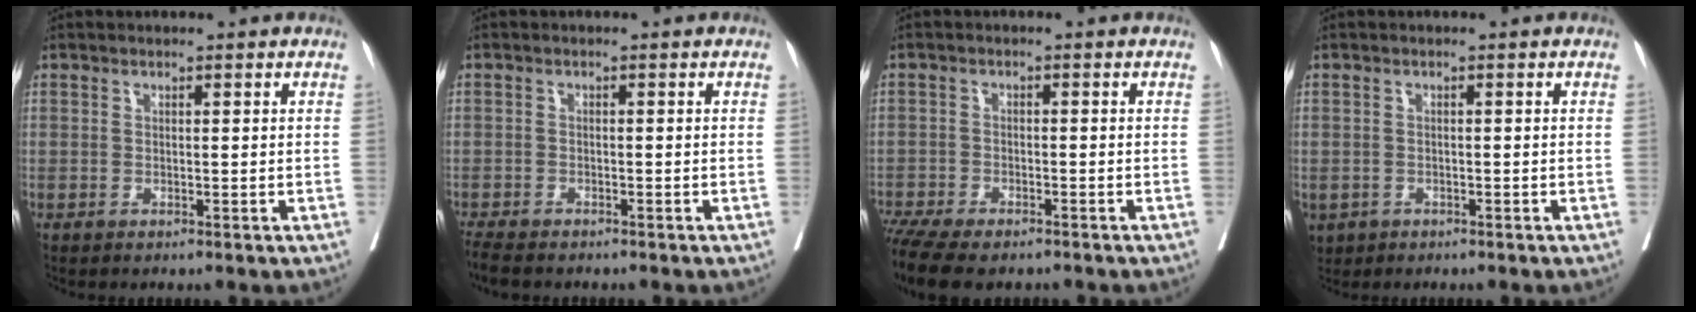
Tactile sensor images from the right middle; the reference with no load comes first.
{"total": 4.5, "force": [-3.9, 1.1, 2.0], "torque": [-0.034, -0.011, -0.063]}
{"total": 10.5, "force": [-8.4, 3.2, 5.3], "torque": [-0.095, -0.008, -0.132]}
{"total": 4.4, "force": [-2.4, 3.4, 1.4], "torque": [-0.035, -0.004, -0.035]}